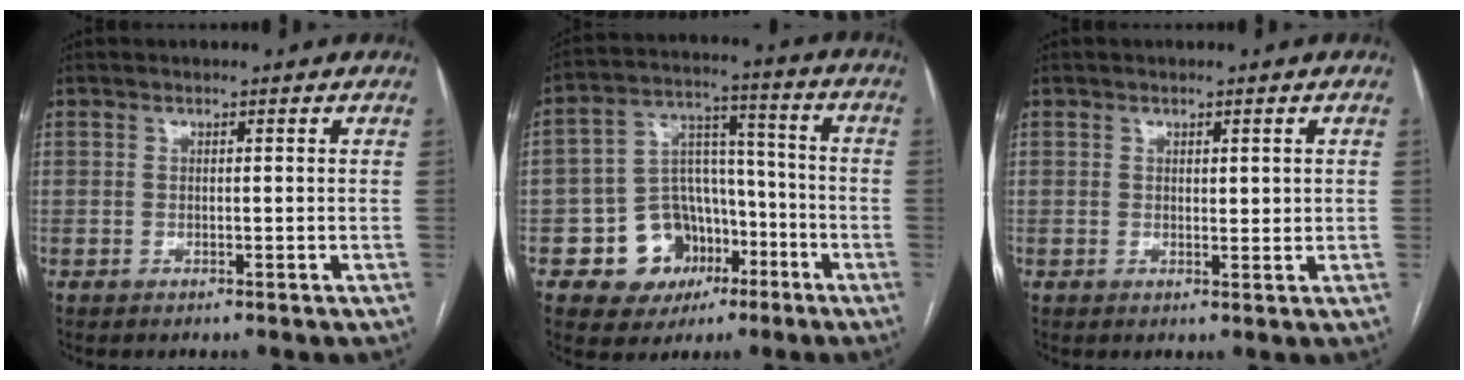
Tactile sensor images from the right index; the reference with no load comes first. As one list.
[{"total": 11.6, "force": [-5.0, 9.5, 4.5], "torque": [-0.064, 0.039, -0.070]}, {"total": 1.7, "force": [0.5, 0.6, 1.5], "torque": [-0.022, -0.003, 0.008]}]